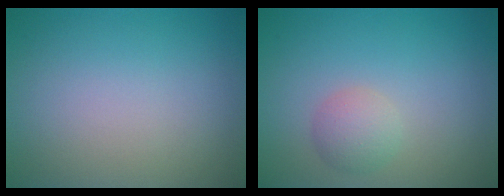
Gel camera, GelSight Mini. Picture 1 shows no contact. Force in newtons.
{"total": 2.1, "press": 2.1, "slide": 0.1}